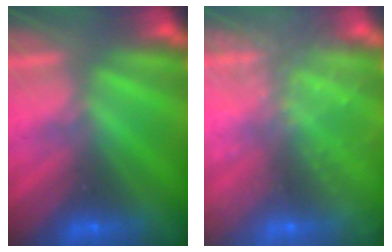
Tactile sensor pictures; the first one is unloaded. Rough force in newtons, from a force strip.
{"total": 7.4}